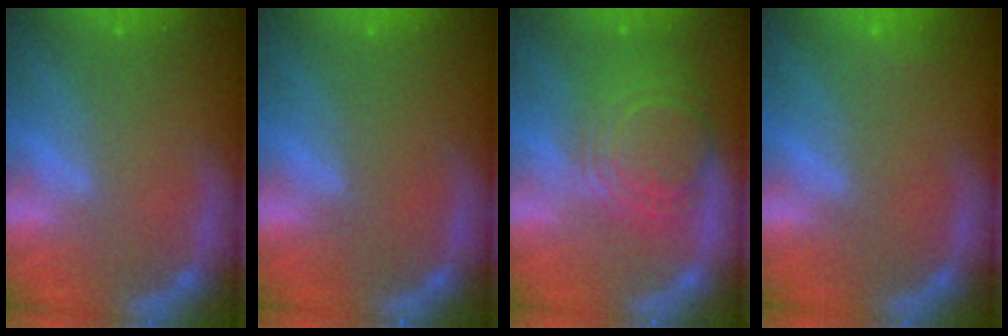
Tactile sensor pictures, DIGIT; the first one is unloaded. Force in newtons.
{"total": 0.0}
{"total": 9.1}
{"total": 1.4}